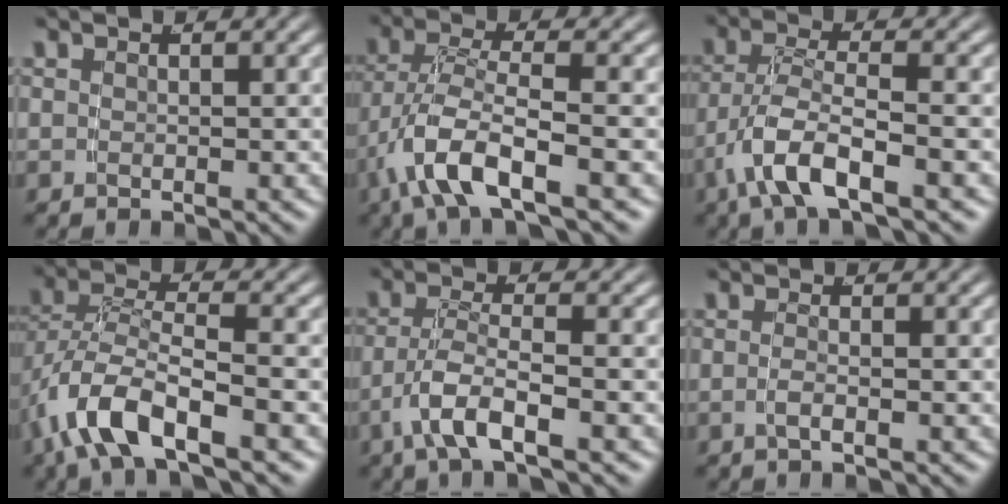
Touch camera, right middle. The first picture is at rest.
{"total": 4.8, "force": [-0.9, 2.0, 4.2], "torque": [-0.101, -0.021, 0.001]}
{"total": 4.3, "force": [-1.2, 1.8, 3.7], "torque": [-0.089, -0.021, -0.007]}
{"total": 5.6, "force": [-1.4, 2.9, 4.5], "torque": [-0.108, -0.021, -0.009]}
{"total": 3.6, "force": [-1.2, 1.3, 3.2], "torque": [-0.073, -0.012, -0.011]}
{"total": 1.0, "force": [-0.6, -0.2, 0.7], "torque": [-0.020, -0.007, -0.008]}